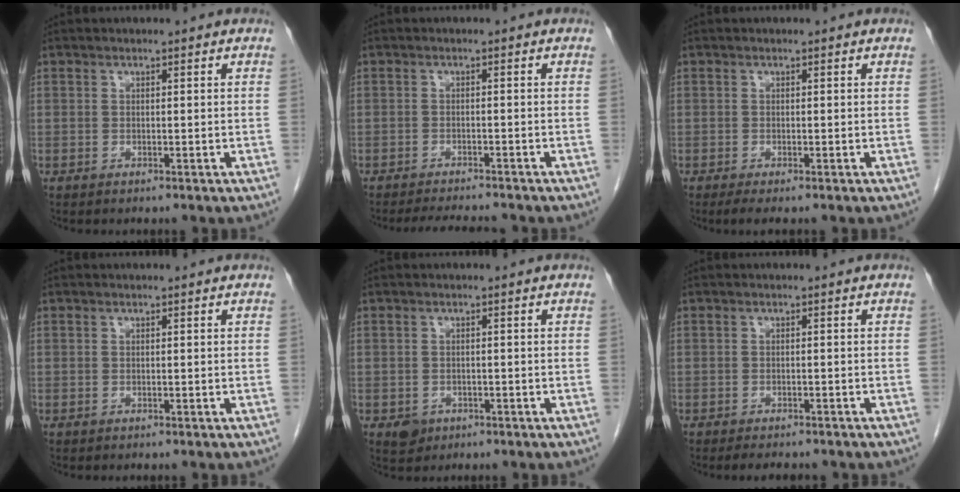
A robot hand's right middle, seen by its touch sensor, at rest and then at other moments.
{"total": 5.6, "force": [-5.3, 0.3, 1.8], "torque": [-0.029, -0.013, -0.080]}
{"total": 1.6, "force": [-1.1, 0.1, 1.1], "torque": [-0.020, -0.006, -0.018]}
{"total": 0.0}
{"total": 2.3, "force": [-1.1, 1.8, 0.6], "torque": [-0.008, 0.004, -0.012]}
{"total": 4.6, "force": [-3.9, 1.3, 2.0], "torque": [-0.024, -0.005, -0.046]}